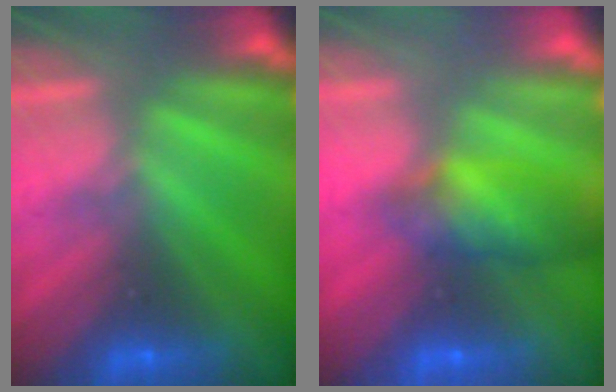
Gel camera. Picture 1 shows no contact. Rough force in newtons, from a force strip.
{"total": 9.3}